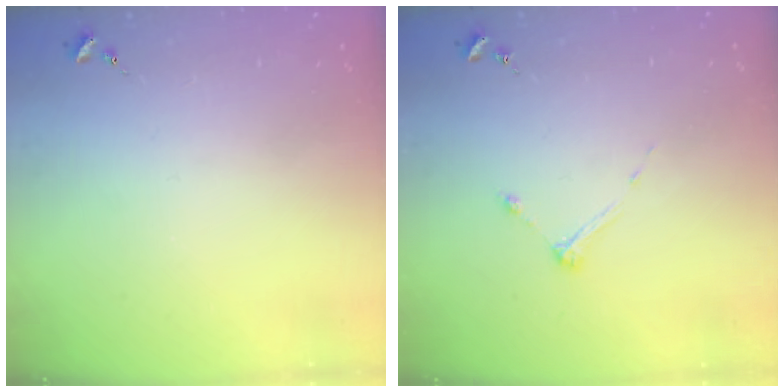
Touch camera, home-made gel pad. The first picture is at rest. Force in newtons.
{"total": 4.9, "press": 4.9, "slide": 0.7}